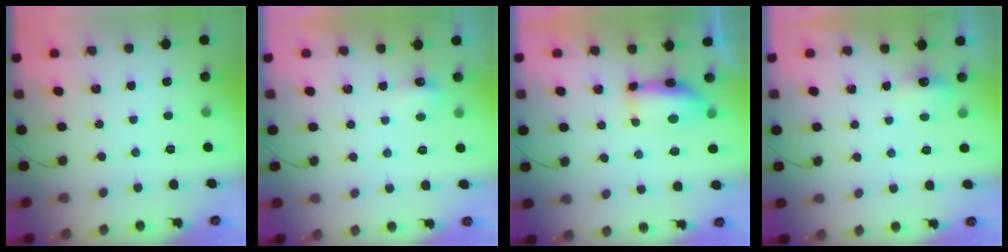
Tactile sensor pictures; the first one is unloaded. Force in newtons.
{"total": 3.4, "press": 3.3, "slide": 0.8}
{"total": 14.1, "press": 9.7, "slide": 10.3}
{"total": 4.4, "press": 4.1, "slide": 1.6}